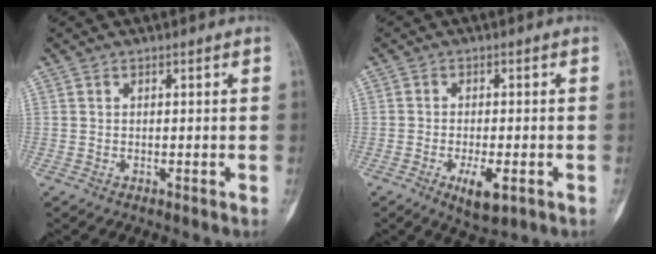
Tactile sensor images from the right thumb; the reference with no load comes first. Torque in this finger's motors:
{"motor_torque": [0.94, 0.53, 0.64, -0.40, 0.13]}